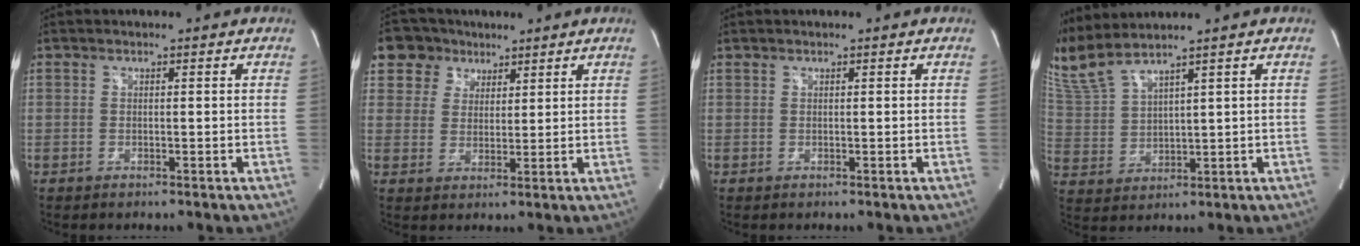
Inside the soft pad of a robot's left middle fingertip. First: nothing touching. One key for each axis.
{"total": 6.7, "fx": 4.0, "fy": 5.3, "fz": 0.6, "tx": -0.012, "ty": 0.017, "tz": 0.076}
{"total": 0.0}
{"total": 7.5, "fx": 6.6, "fy": -0.8, "fz": 3.4, "tx": -0.094, "ty": 0.005, "tz": 0.153}